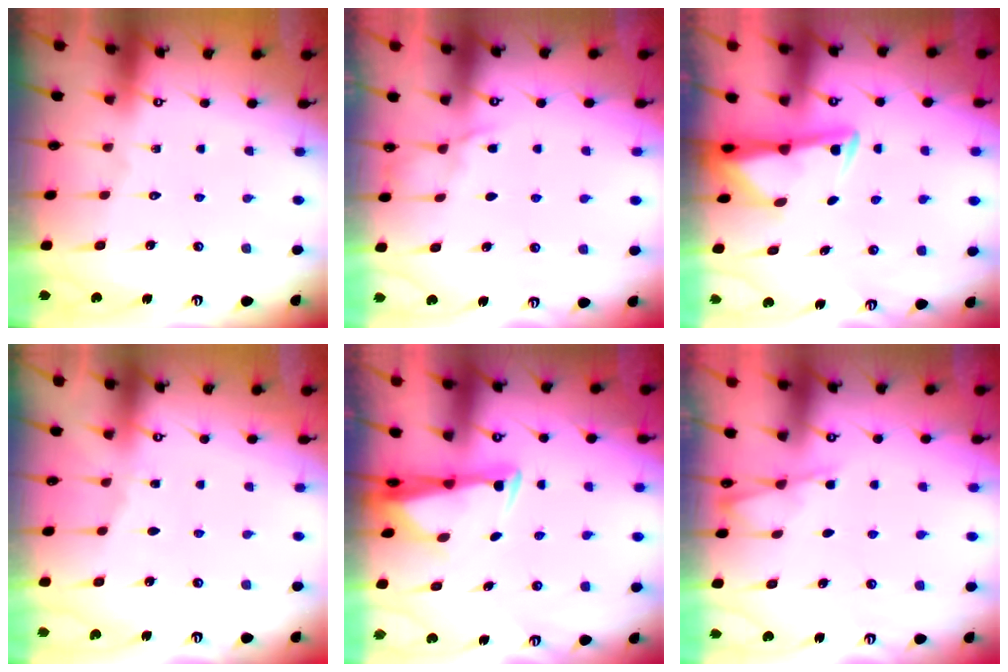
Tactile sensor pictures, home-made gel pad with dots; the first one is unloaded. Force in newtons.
{"total": 3.6, "press": 3.5, "slide": 0.5}
{"total": 3.0, "press": 2.9, "slide": 0.5}
{"total": 2.3, "press": 2.3, "slide": 0.3}
{"total": 2.8, "press": 2.7, "slide": 0.9}
{"total": 3.2, "press": 3.1, "slide": 0.5}